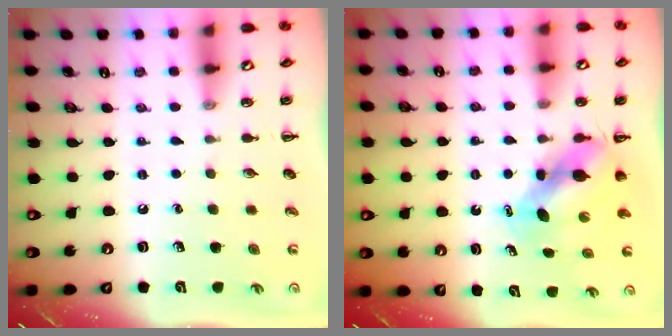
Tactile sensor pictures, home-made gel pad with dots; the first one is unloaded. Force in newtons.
{"total": 6.2, "press": 6.2, "slide": 0.9}